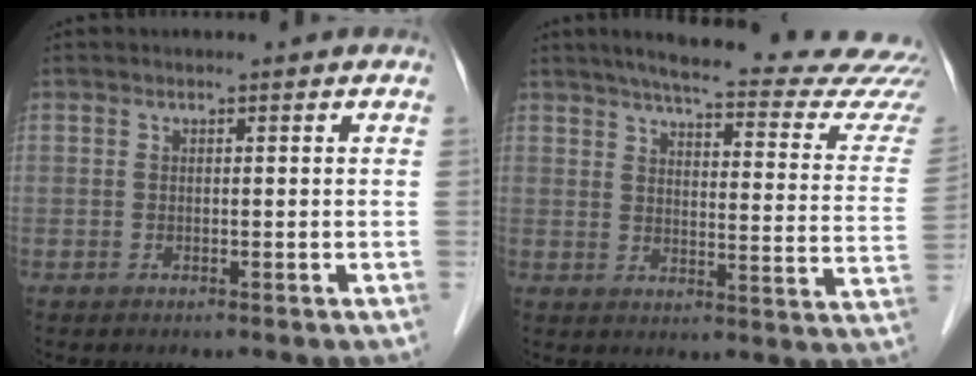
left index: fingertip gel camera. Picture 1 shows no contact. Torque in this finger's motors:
{"motor_torque": [-0.81, -1.11, 0.12, 0.00]}